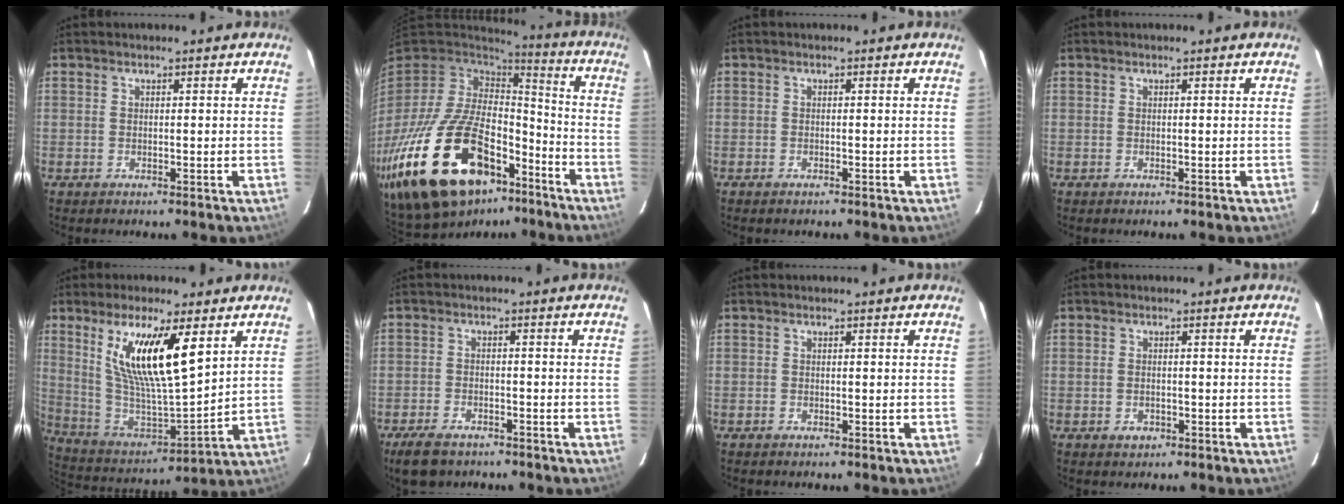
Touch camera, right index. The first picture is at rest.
{"total": 33.9, "force": [-18.8, 17.5, 22.2], "torque": [-0.463, -0.027, -0.291]}
{"total": 0.6, "force": [-0.5, 0.2, 0.2], "torque": [-0.005, -0.001, -0.010]}
{"total": 0.0}
{"total": 17.5, "force": [7.9, 4.3, 15.0], "torque": [-0.275, -0.009, 0.160]}
{"total": 7.0, "force": [-5.4, 3.3, 3.0], "torque": [-0.085, -0.004, -0.092]}
{"total": 0.0}
{"total": 1.5, "force": [-0.7, 1.2, 0.6], "torque": [-0.009, 0.002, -0.008]}